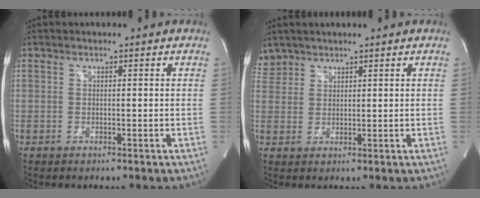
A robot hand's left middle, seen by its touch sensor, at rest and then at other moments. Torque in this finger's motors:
{"motor_torque": [0.20, -0.34, -0.02, -0.05]}